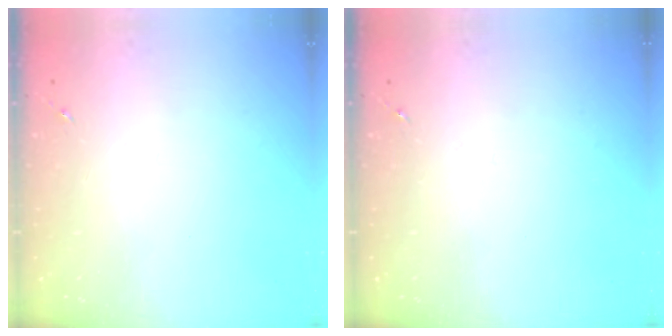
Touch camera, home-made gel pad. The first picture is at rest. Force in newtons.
{"total": 0.0}